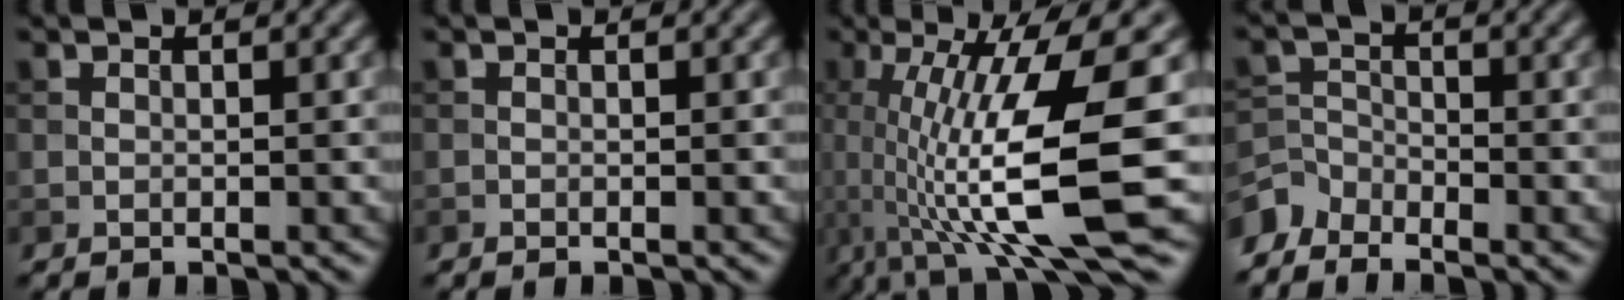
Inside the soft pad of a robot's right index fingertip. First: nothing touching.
{"total": 0.0}
{"total": 12.9, "force": [-0.9, 2.9, 12.6], "torque": [-0.200, -0.007, -0.005]}
{"total": 3.3, "force": [-3.0, 1.3, 0.3], "torque": [-0.005, -0.002, -0.073]}